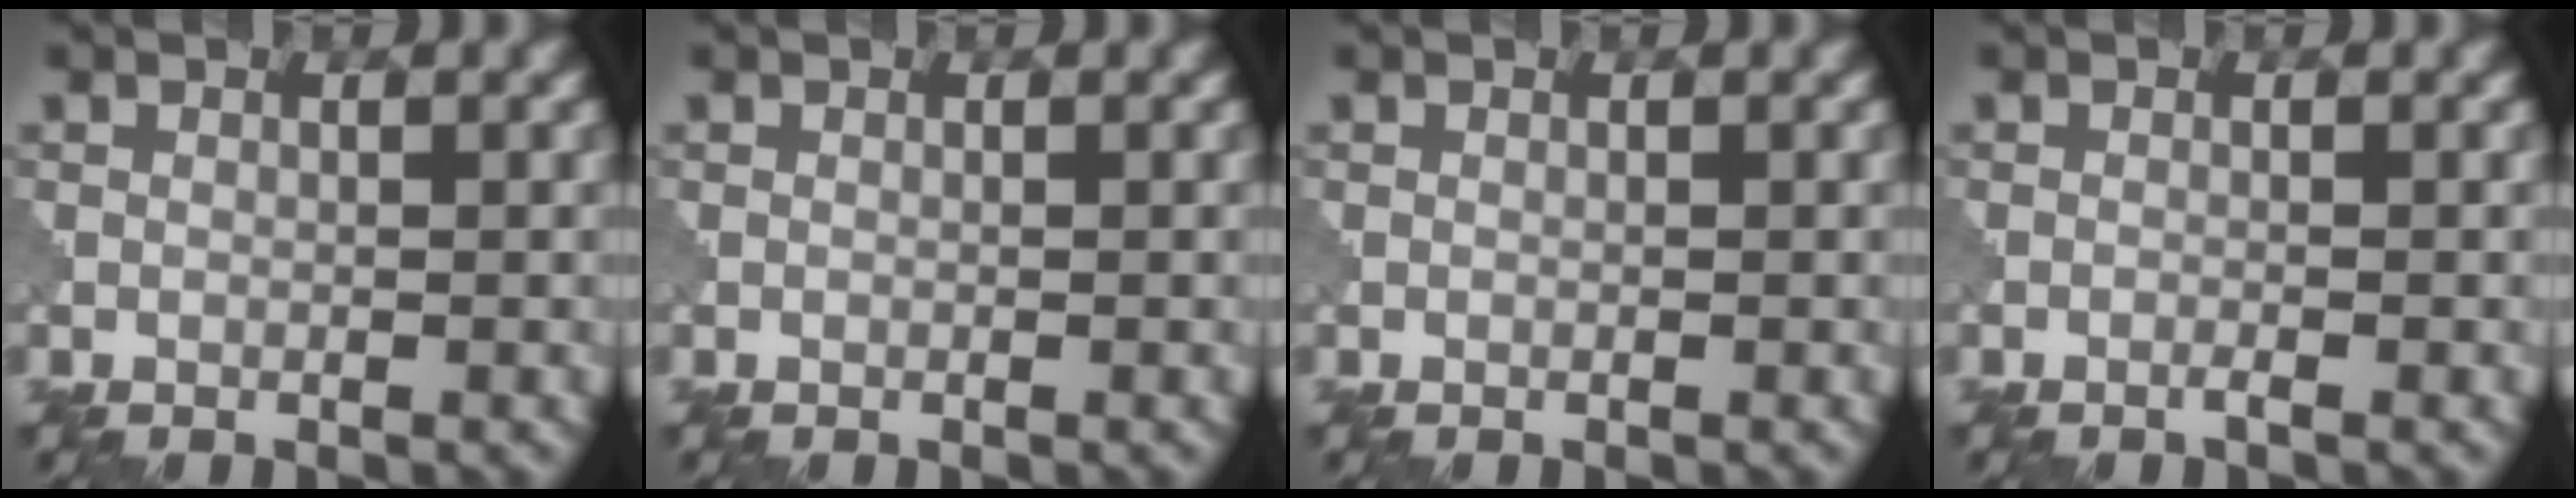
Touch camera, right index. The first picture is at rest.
{"total": 0.0}
{"total": 0.0}
{"total": 0.5, "force": [-0.3, 0.0, 0.4], "torque": [-0.007, 0.000, -0.010]}